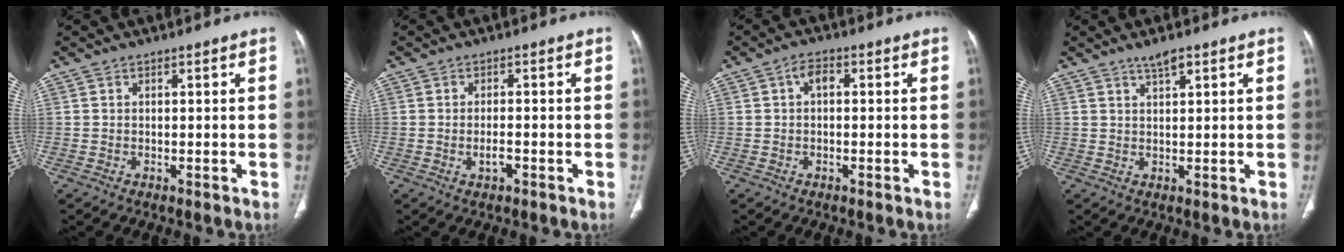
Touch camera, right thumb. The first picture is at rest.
{"total": 2.3, "force": [-1.0, 0.9, 1.9], "torque": [-0.036, 0.004, -0.017]}
{"total": 2.4, "force": [0.2, 1.5, 2.0], "torque": [-0.029, 0.008, -0.005]}
{"total": 2.5, "force": [1.8, 0.4, 1.8], "torque": [-0.033, -0.008, 0.032]}